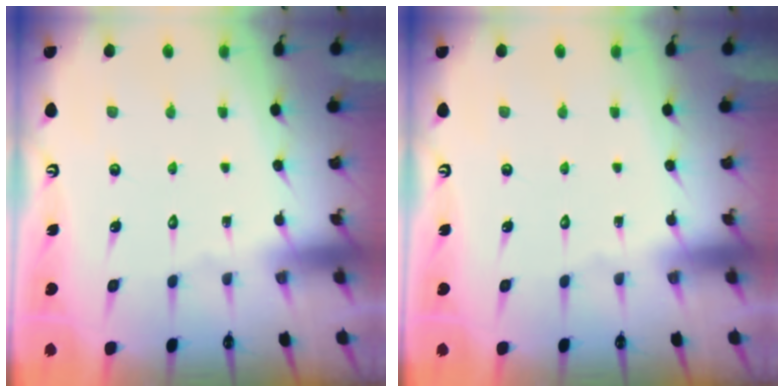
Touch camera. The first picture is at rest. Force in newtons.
{"total": 0.0}